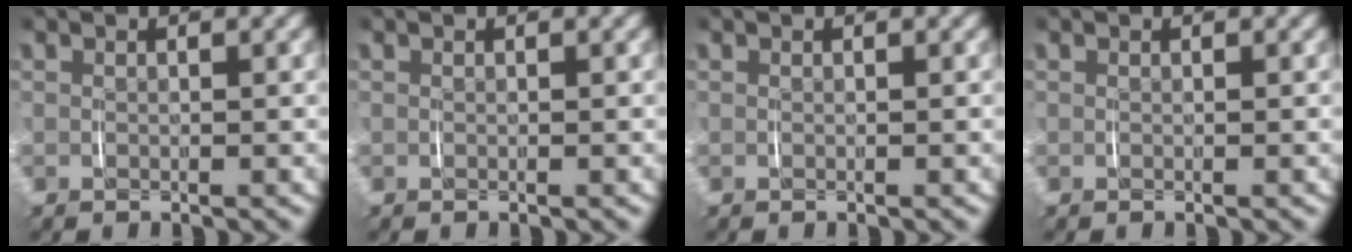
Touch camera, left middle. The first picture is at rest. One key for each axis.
{"total": 0.0}
{"total": 0.0}
{"total": 0.0}